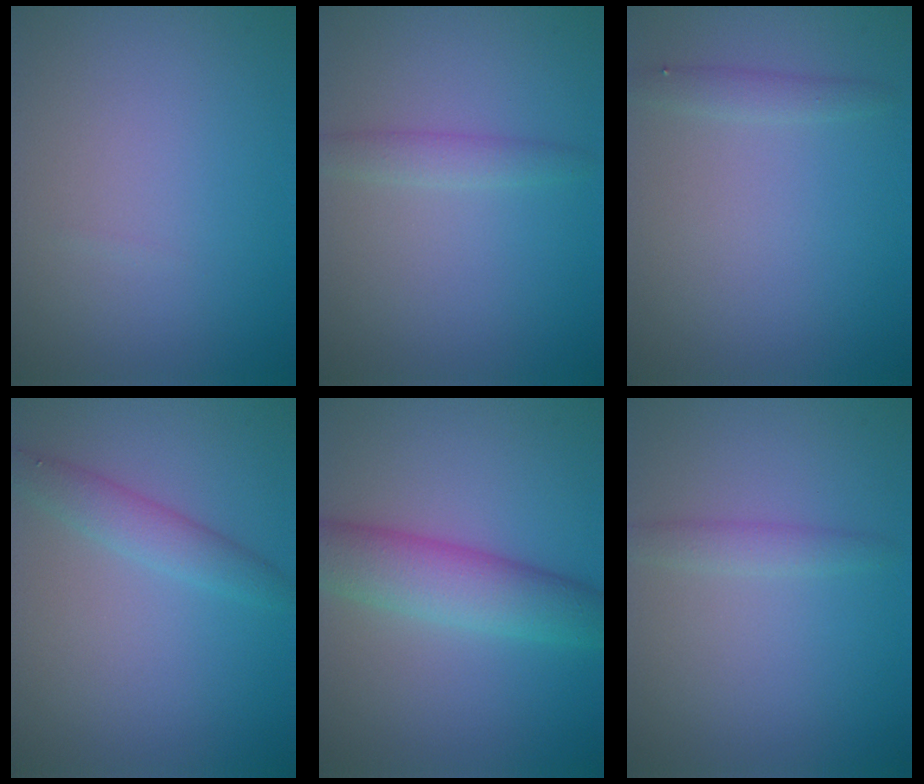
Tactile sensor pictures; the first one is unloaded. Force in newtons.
{"total": 1.6, "press": 1.6, "slide": 0.0}
{"total": 0.7, "press": 0.7, "slide": 0.1}
{"total": 2.4, "press": 2.4, "slide": 0.1}
{"total": 5.6, "press": 5.6, "slide": 0.1}
{"total": 1.4, "press": 1.4, "slide": 0.0}